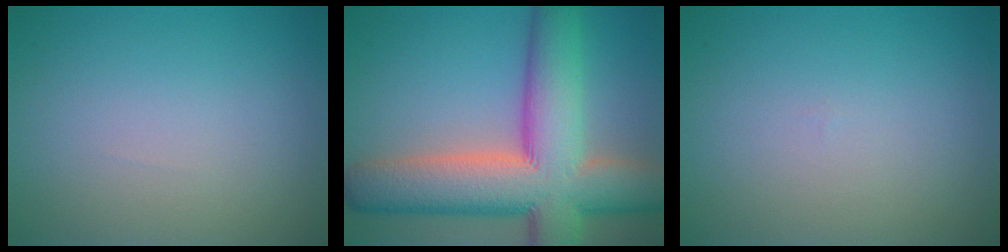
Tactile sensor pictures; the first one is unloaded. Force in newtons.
{"total": 13.3, "press": 13.2, "slide": 0.7}
{"total": 0.0}